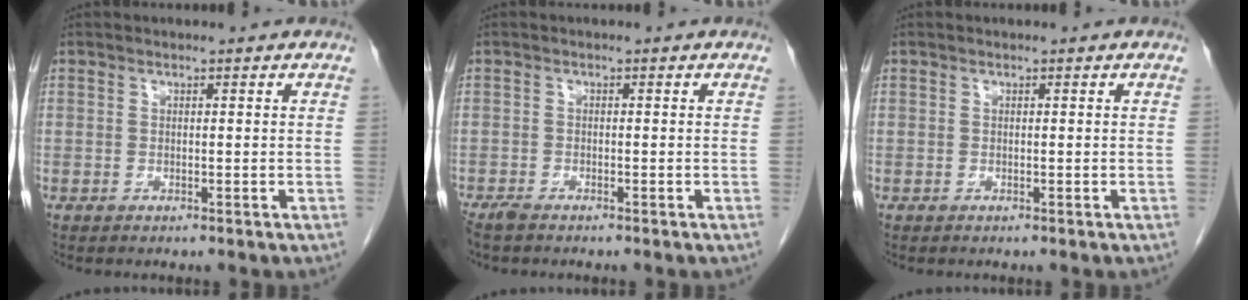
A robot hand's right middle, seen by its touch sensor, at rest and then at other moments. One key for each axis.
{"total": 2.0, "fx": -1.7, "fy": 0.4, "fz": 1.0, "tx": -0.023, "ty": -0.006, "tz": -0.032}
{"total": 0.0}